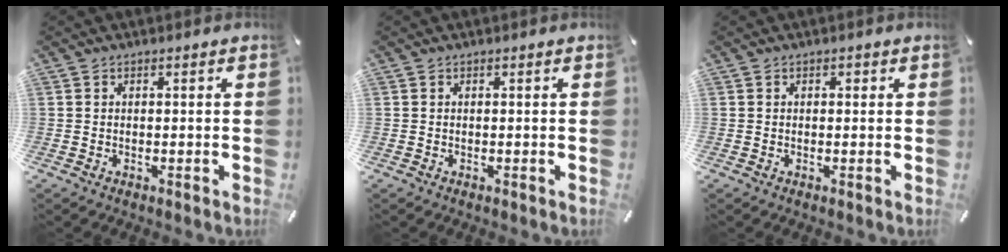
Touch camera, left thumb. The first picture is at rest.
{"total": 0.0}
{"total": 0.6, "force": [0.2, 0.6, 0.3], "torque": [-0.006, 0.004, 0.002]}